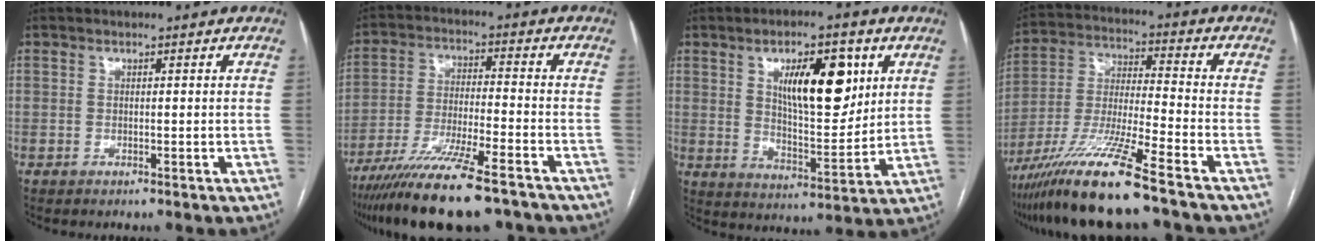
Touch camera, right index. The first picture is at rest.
{"total": 17.5, "force": [-13.5, 2.0, 11.1], "torque": [-0.196, -0.045, -0.229]}
{"total": 13.0, "force": [4.9, 4.6, 11.1], "torque": [-0.177, 0.003, 0.085]}
{"total": 15.2, "force": [-11.2, -0.8, 10.3], "torque": [-0.216, -0.032, -0.210]}